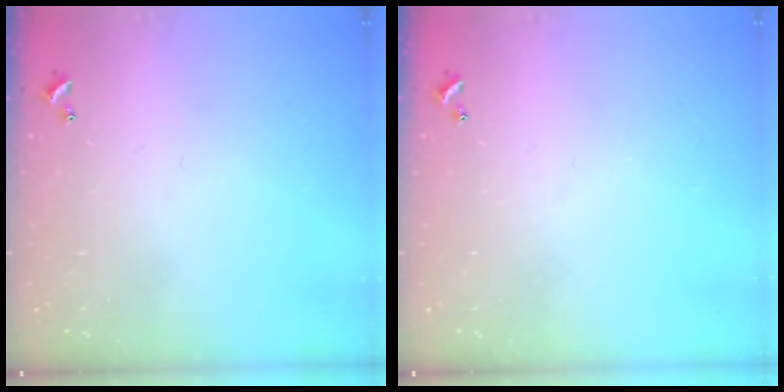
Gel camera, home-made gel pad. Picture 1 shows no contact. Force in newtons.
{"total": 0.0}